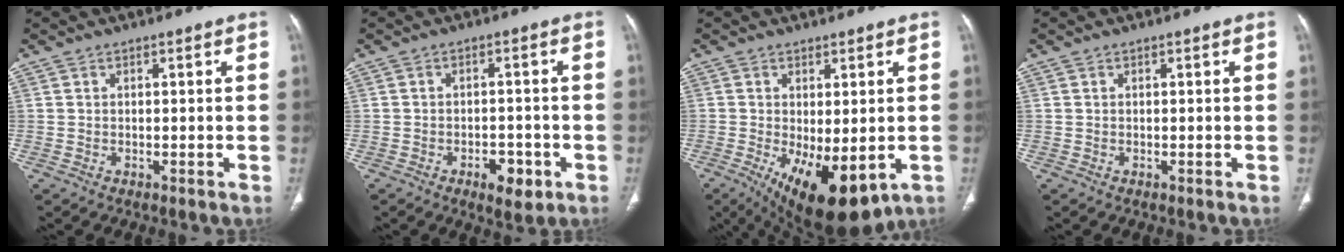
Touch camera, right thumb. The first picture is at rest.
{"total": 5.5, "force": [-2.7, 2.8, 4.0], "torque": [-0.043, 0.009, -0.033]}
{"total": 14.1, "force": [-4.6, 6.1, 11.8], "torque": [-0.179, -0.019, -0.049]}
{"total": 0.0}